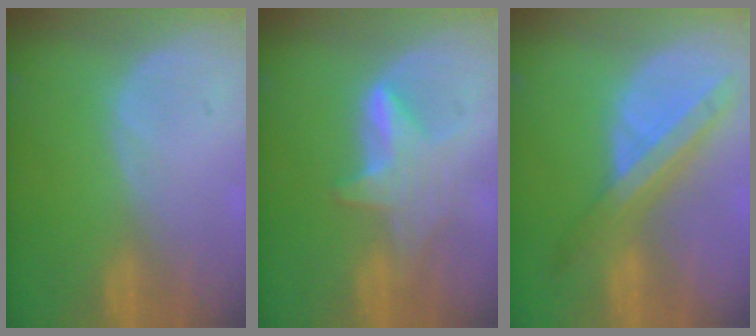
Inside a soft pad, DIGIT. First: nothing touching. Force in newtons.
{"total": 6.0, "press": 5.9, "slide": 1.1}
{"total": 8.1, "press": 7.2, "slide": 3.7}